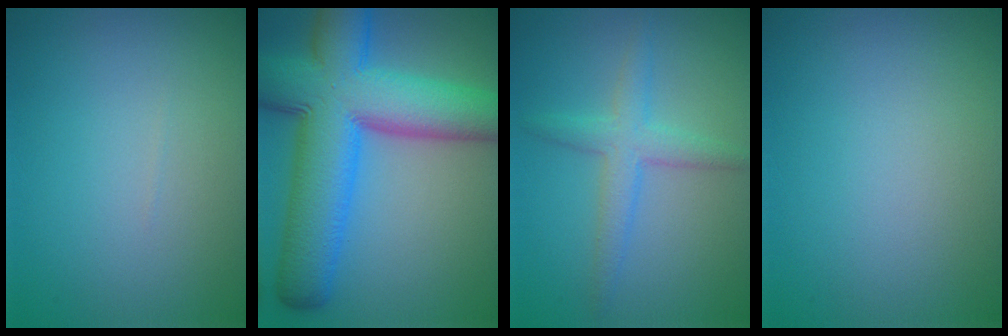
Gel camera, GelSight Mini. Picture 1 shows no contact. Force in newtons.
{"total": 13.4, "press": 13.4, "slide": 0.5}
{"total": 2.9, "press": 2.9, "slide": 0.0}
{"total": 0.0}